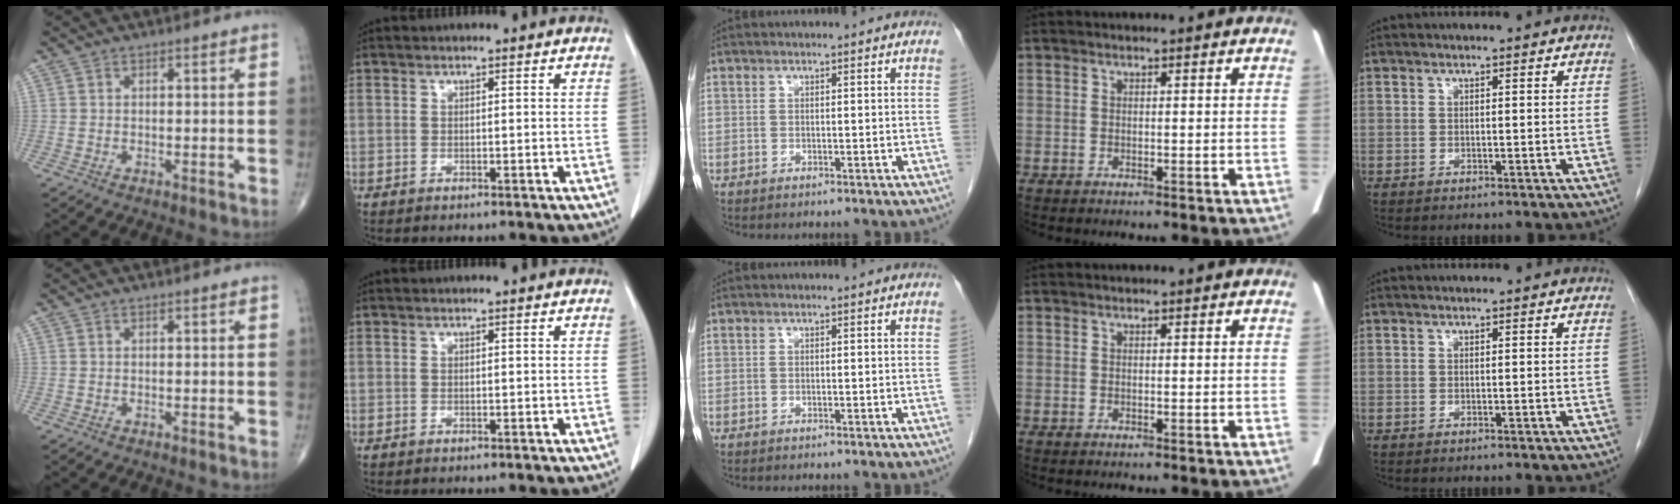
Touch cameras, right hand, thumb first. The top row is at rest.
{}